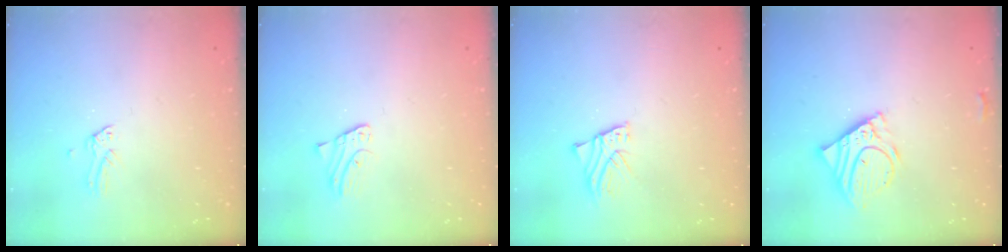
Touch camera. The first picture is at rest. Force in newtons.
{"total": 1.9, "press": 1.9, "slide": 0.1}
{"total": 2.0, "press": 2.0, "slide": 0.2}
{"total": 10.3, "press": 10.2, "slide": 1.6}